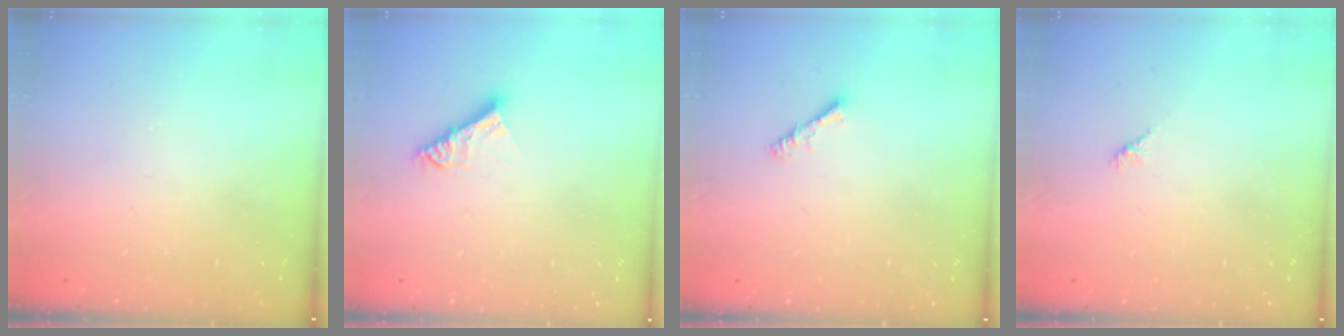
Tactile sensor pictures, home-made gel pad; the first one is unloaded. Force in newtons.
{"total": 5.7, "press": 5.7, "slide": 0.4}
{"total": 2.4, "press": 2.4, "slide": 0.3}
{"total": 1.7, "press": 1.6, "slide": 0.5}